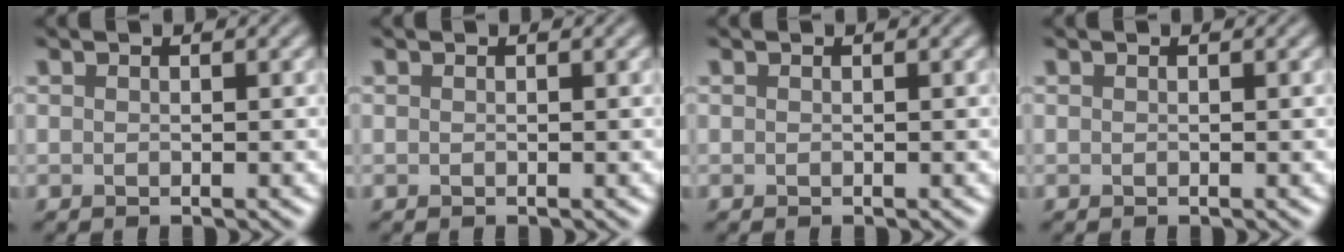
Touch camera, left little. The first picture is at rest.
{"total": 0.0}
{"total": 0.0}
{"total": 0.0}